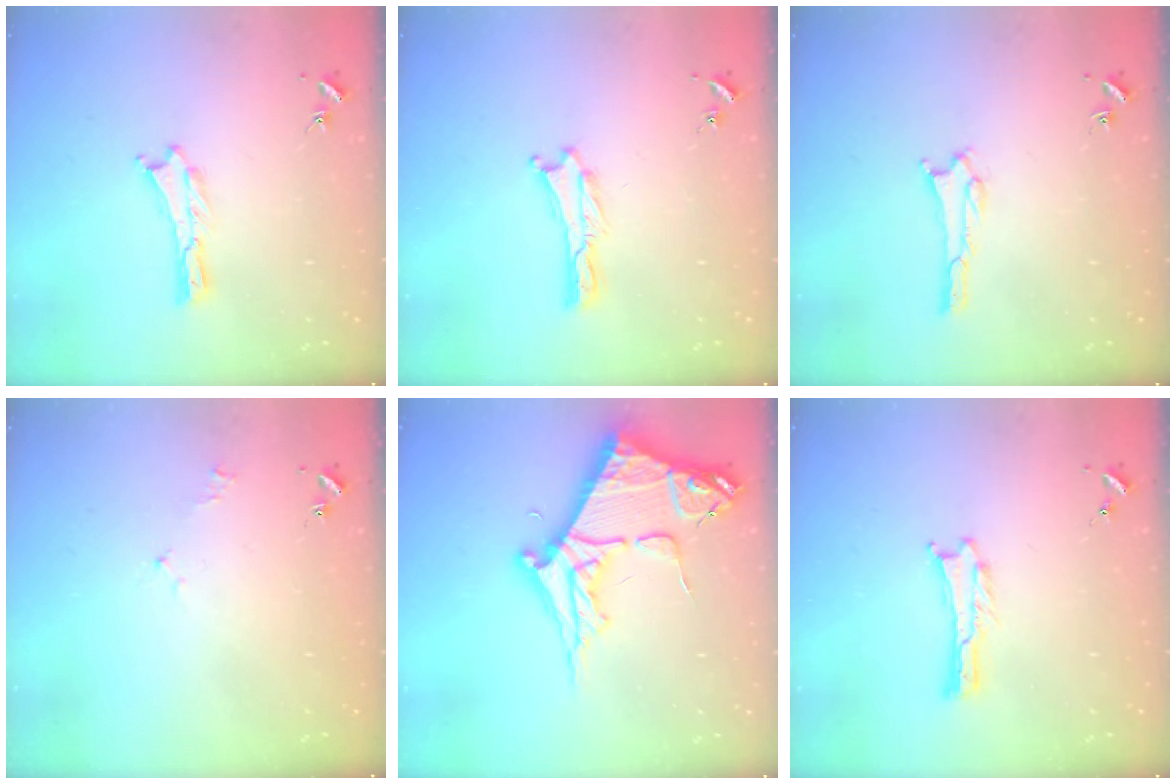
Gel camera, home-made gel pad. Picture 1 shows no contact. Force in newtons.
{"total": 0.0}
{"total": 1.6, "press": 1.6, "slide": 0.1}
{"total": 1.6, "press": 1.5, "slide": 0.3}
{"total": 8.8, "press": 8.7, "slide": 0.9}
{"total": 0.0}